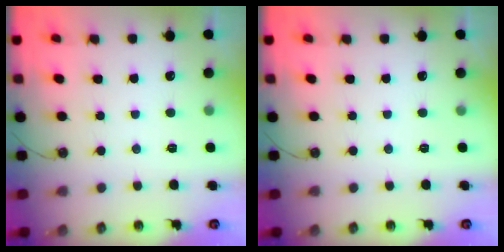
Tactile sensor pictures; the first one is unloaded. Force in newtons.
{"total": 0.0}